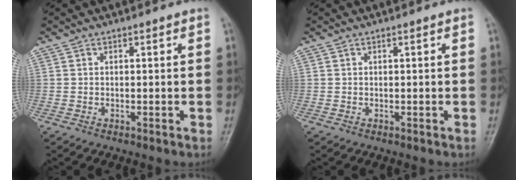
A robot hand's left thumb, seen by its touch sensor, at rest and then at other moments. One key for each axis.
{"total": 0.0}